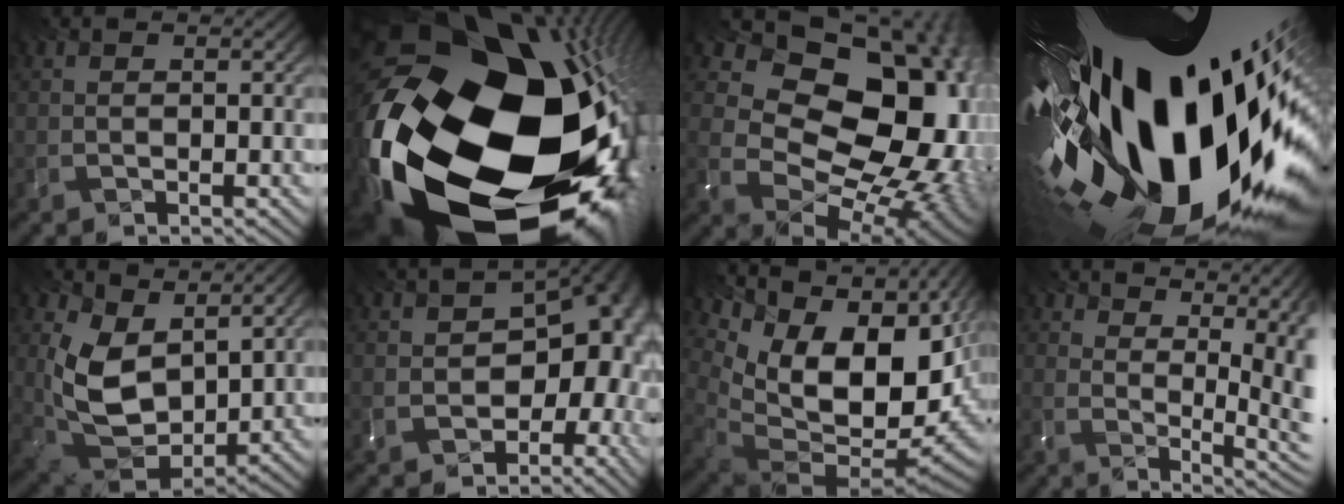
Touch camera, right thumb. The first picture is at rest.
{"total": 22.3, "force": [-6.8, 14.7, 15.2], "torque": [-0.315, -0.115, -0.059]}
{"total": 16.9, "force": [2.3, 13.0, 10.6], "torque": [-0.165, -0.015, 0.089]}
{"total": 20.5, "force": [-1.3, 10.3, 17.7], "torque": [-0.292, -0.059, -0.013]}
{"total": 9.2, "force": [3.1, 6.1, 6.2], "torque": [-0.161, -0.028, 0.094]}
{"total": 13.1, "force": [-3.0, 9.0, 9.1], "torque": [-0.113, -0.030, -0.023]}
{"total": 16.3, "force": [3.2, 10.6, 11.9], "torque": [-0.243, -0.032, 0.119]}
{"total": 8.6, "force": [3.9, 3.7, 6.7], "torque": [-0.125, 0.005, 0.081]}